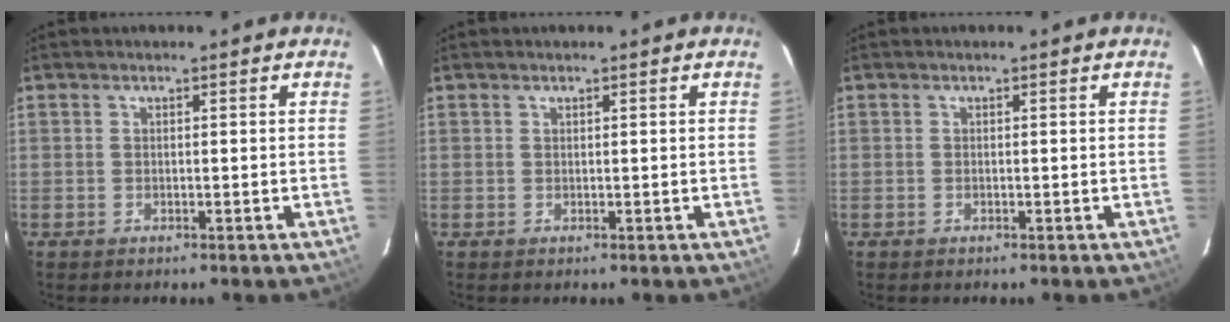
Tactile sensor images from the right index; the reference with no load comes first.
{"total": 0.0}
{"total": 0.0}